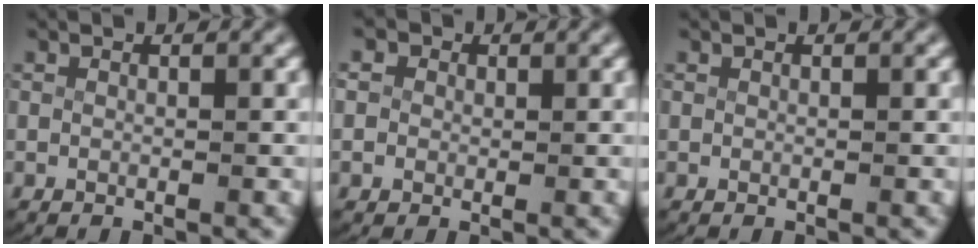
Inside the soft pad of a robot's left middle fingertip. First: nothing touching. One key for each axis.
{"total": 3.2, "fx": 0.5, "fy": 3.0, "fz": 0.8, "tx": -0.033, "ty": 0.001, "tz": 0.002}
{"total": 0.0}